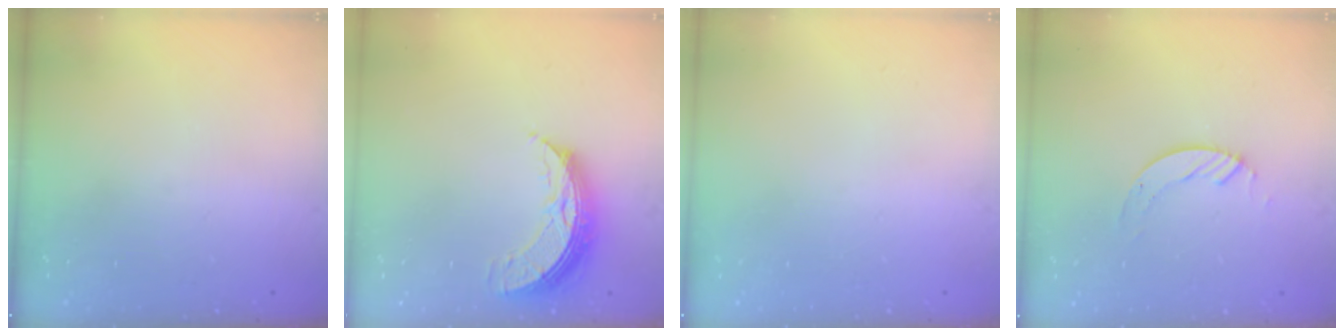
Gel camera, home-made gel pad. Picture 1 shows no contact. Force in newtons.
{"total": 9.8, "press": 9.8, "slide": 0.6}
{"total": 0.0}
{"total": 3.5, "press": 3.5, "slide": 0.4}